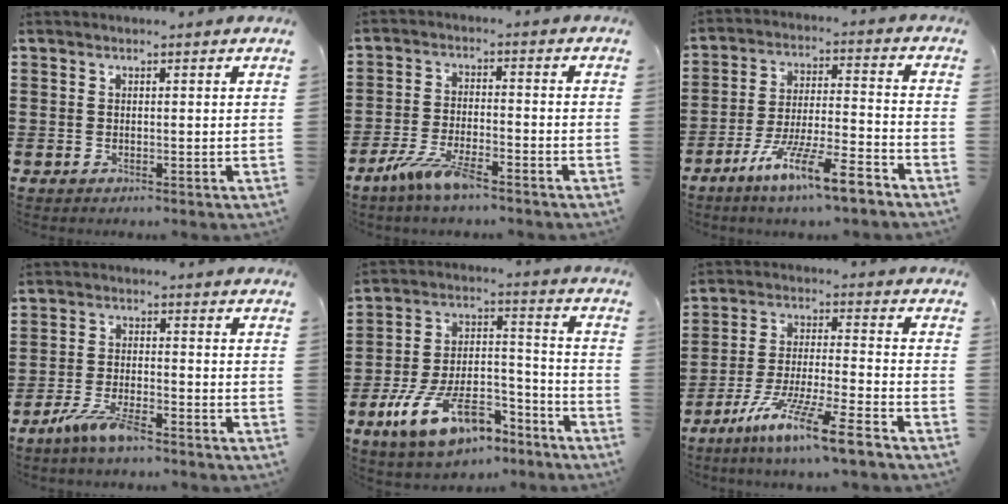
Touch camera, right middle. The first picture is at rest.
{"total": 6.2, "force": [-4.4, 0.9, 4.2], "torque": [-0.103, -0.017, -0.086]}
{"total": 10.5, "force": [-7.7, 1.1, 7.1], "torque": [-0.132, 0.006, -0.146]}
{"total": 5.3, "force": [-3.9, 0.8, 3.5], "torque": [-0.077, -0.010, -0.075]}
{"total": 13.0, "force": [-8.6, 5.2, 8.3], "torque": [-0.167, 0.031, -0.162]}
{"total": 10.2, "force": [-8.0, -0.4, 6.3], "torque": [-0.129, -0.007, -0.159]}